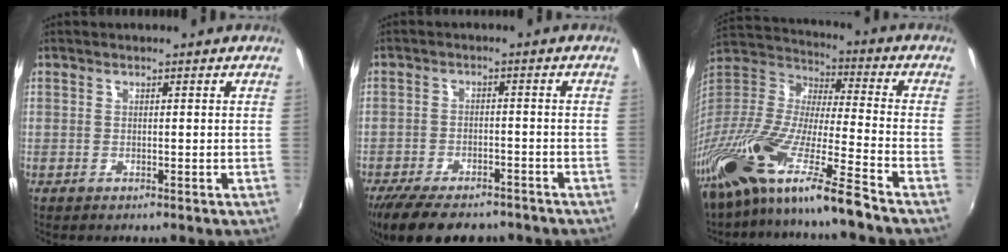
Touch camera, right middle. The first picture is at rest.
{"total": 13.6, "force": [-10.6, 5.3, 6.6], "torque": [-0.147, -0.029, -0.168]}
{"total": 20.6, "force": [-15.5, 0.6, 13.5], "torque": [-0.249, -0.046, -0.294]}